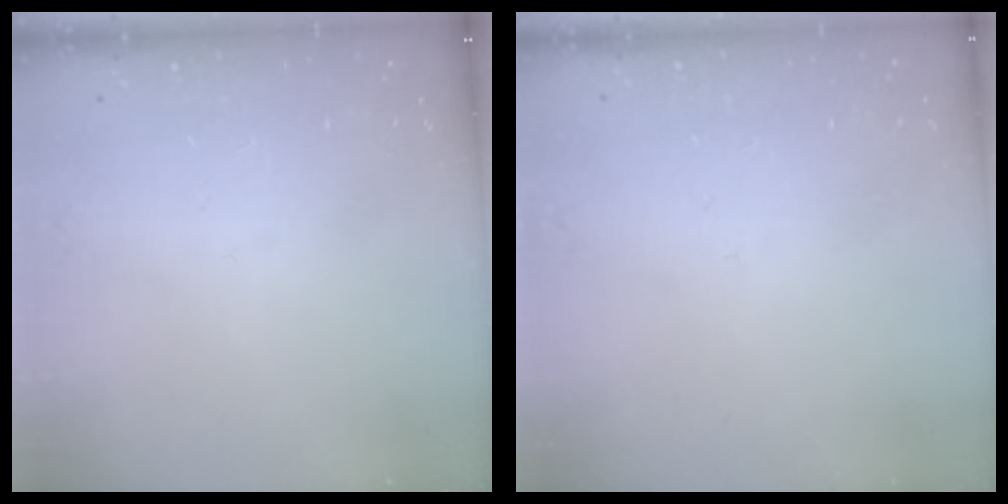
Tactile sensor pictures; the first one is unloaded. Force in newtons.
{"total": 2.7, "press": 2.7, "slide": 0.3}